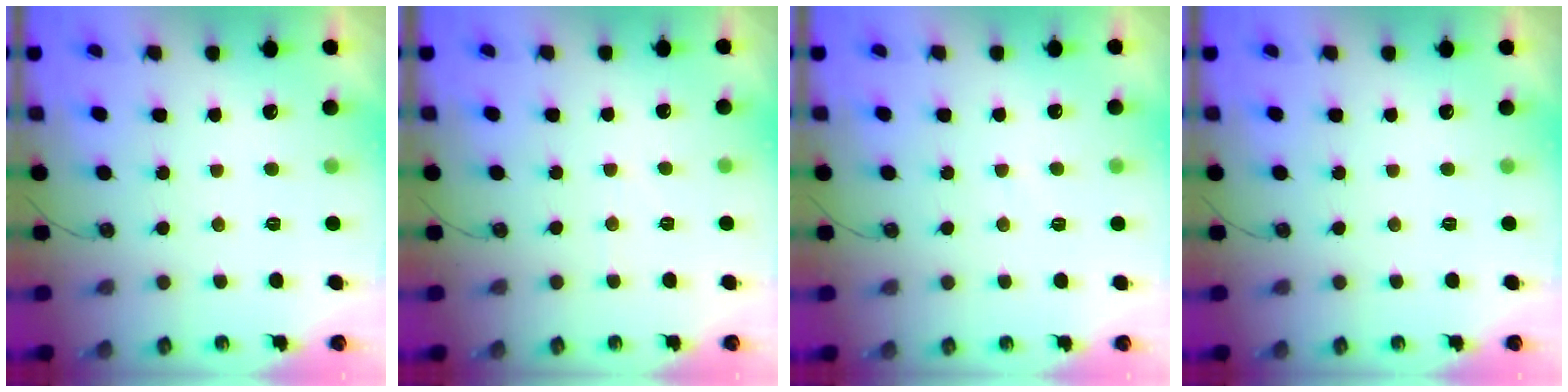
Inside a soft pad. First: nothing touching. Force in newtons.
{"total": 3.2, "press": 3.1, "slide": 0.5}
{"total": 2.5, "press": 2.5, "slide": 0.3}
{"total": 0.0}